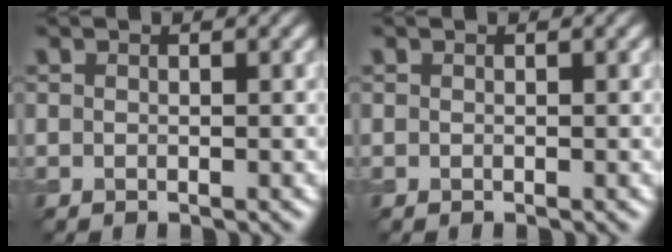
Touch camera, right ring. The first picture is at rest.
{"total": 0.0}